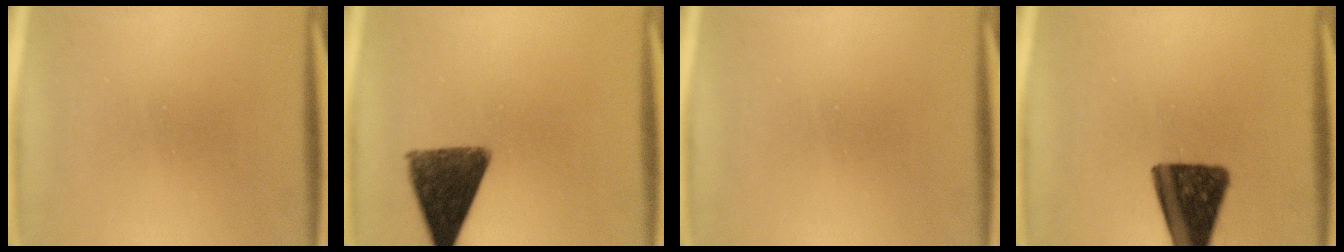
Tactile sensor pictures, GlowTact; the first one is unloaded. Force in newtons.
{"total": 11.4}
{"total": 0.0}
{"total": 15.1}